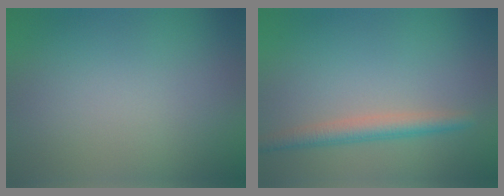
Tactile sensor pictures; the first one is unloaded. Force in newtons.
{"total": 2.7, "press": 2.7, "slide": 0.2}